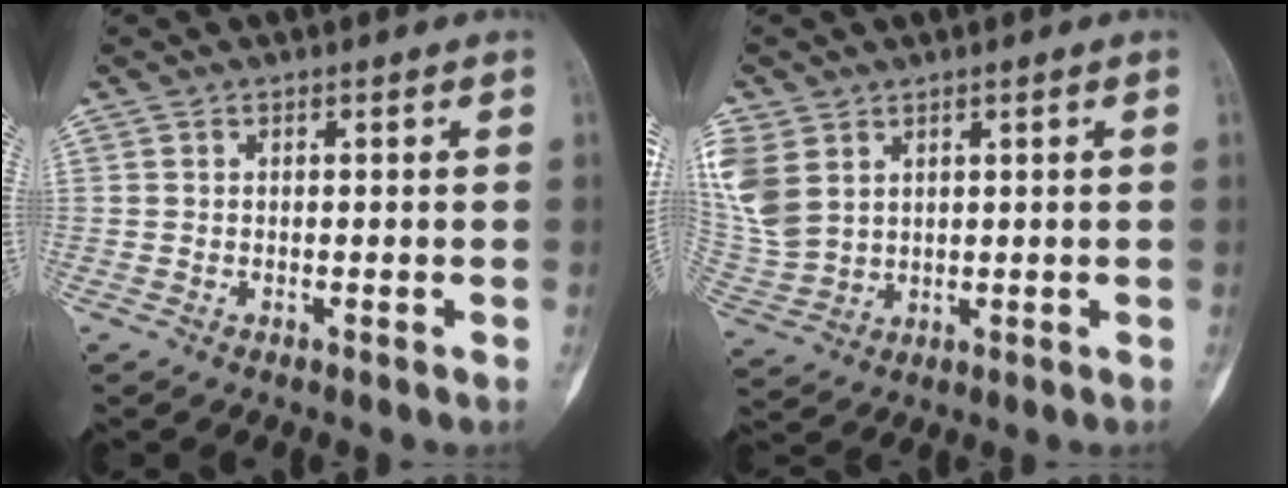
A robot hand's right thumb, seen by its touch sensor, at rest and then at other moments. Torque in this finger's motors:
{"motor_torque": [-0.77, 1.29, 0.59, 0.59, 0.13]}